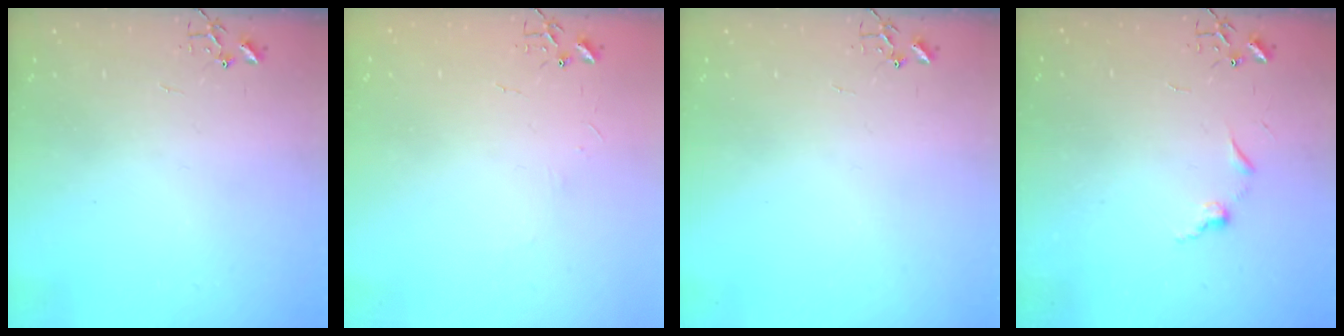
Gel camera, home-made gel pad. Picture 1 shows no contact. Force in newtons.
{"total": 2.7, "press": 2.7, "slide": 0.4}
{"total": 0.0}
{"total": 6.1, "press": 6.0, "slide": 0.6}